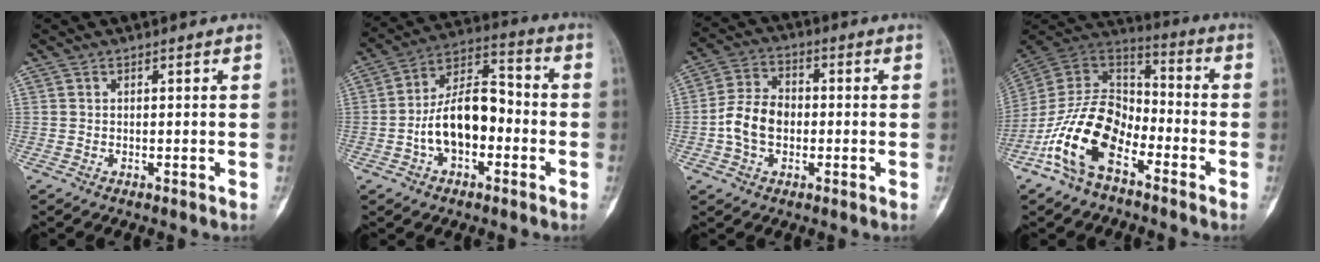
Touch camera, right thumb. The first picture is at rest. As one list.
[{"total": 13.8, "force": [-3.1, 8.0, 10.8], "torque": [-0.174, 0.048, -0.063]}, {"total": 8.8, "force": [-1.3, 6.3, 6.0], "torque": [-0.104, 0.024, -0.033]}, {"total": 17.4, "force": [-8.4, 9.8, 11.8], "torque": [-0.213, 0.070, -0.168]}]